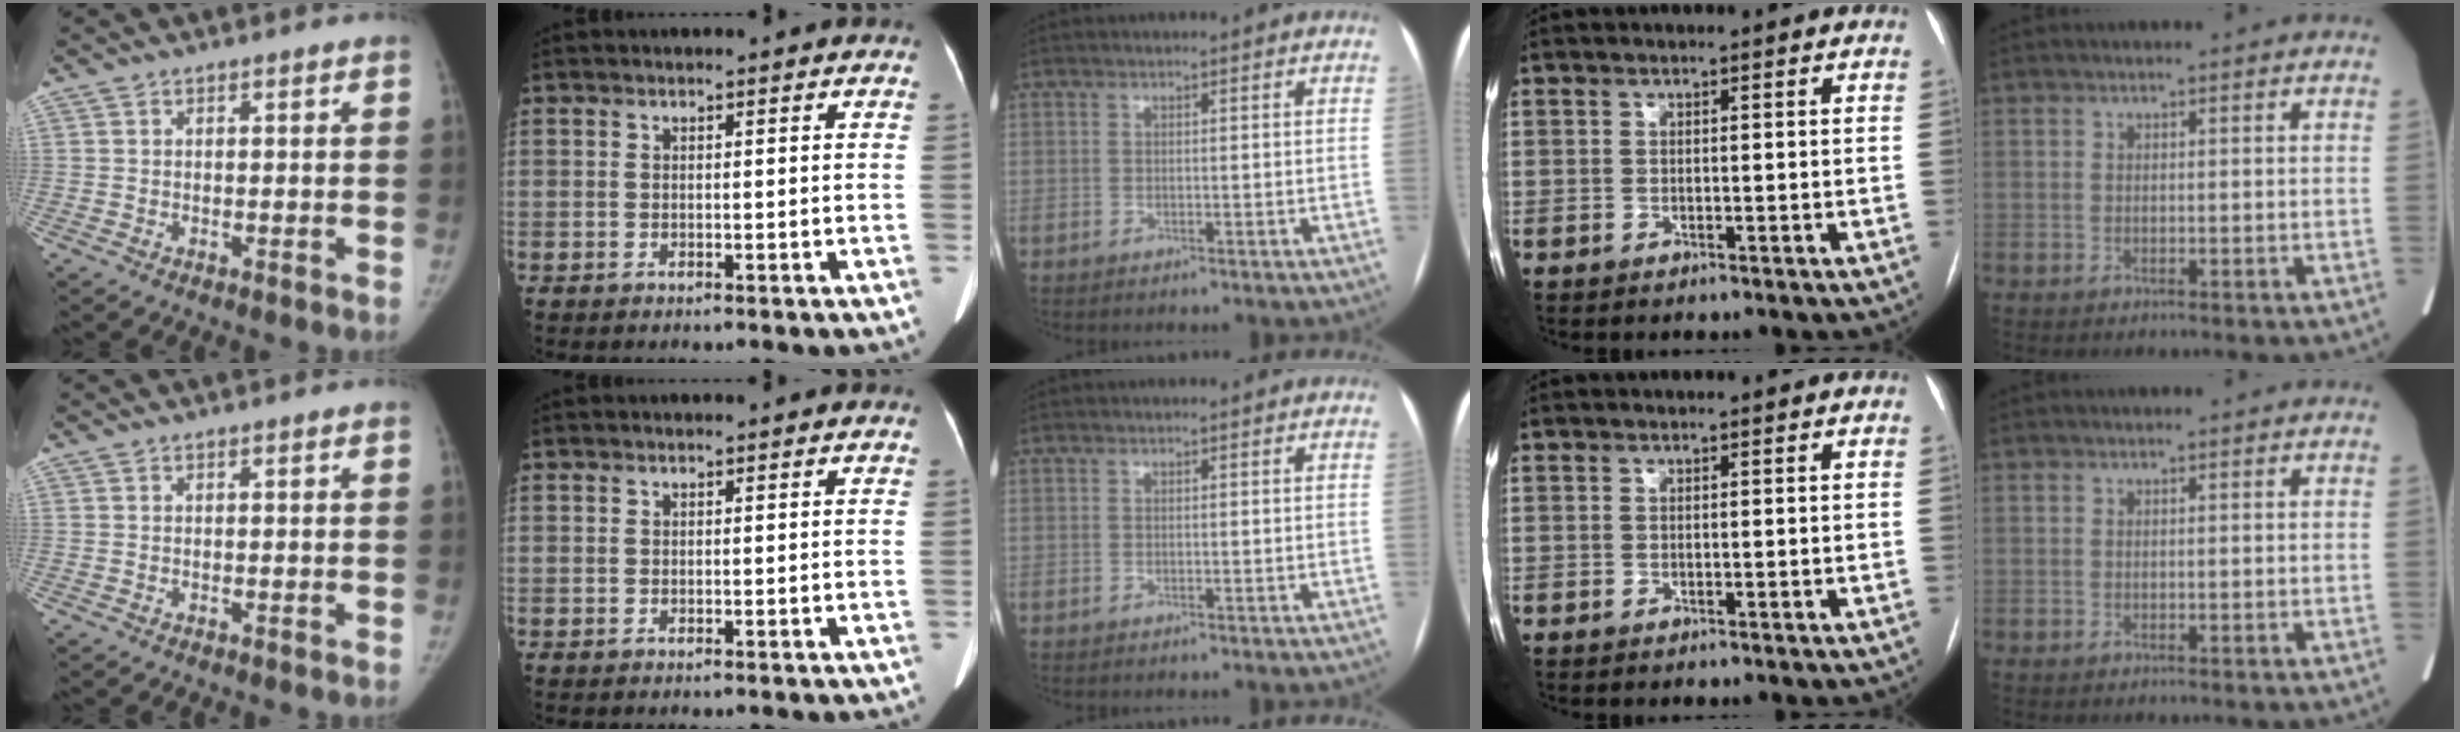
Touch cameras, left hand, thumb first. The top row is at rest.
{}